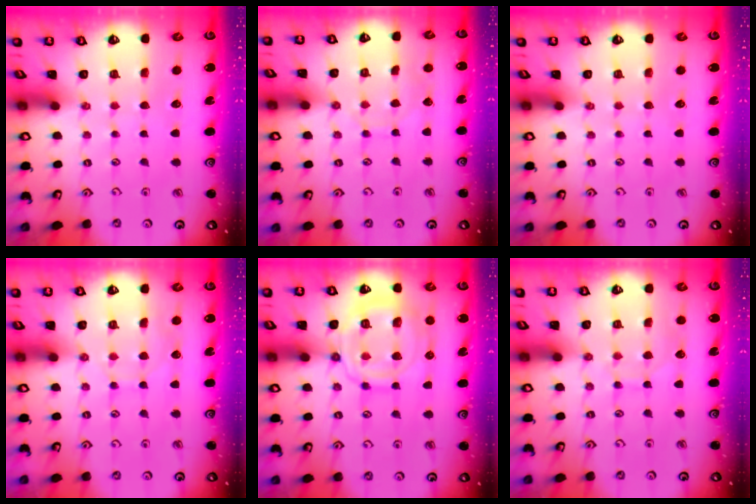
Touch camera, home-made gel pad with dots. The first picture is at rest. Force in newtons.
{"total": 5.2, "press": 5.2, "slide": 0.5}
{"total": 0.0}
{"total": 3.9, "press": 3.9, "slide": 0.5}
{"total": 14.4, "press": 14.3, "slide": 1.4}
{"total": 6.2, "press": 6.2, "slide": 0.2}